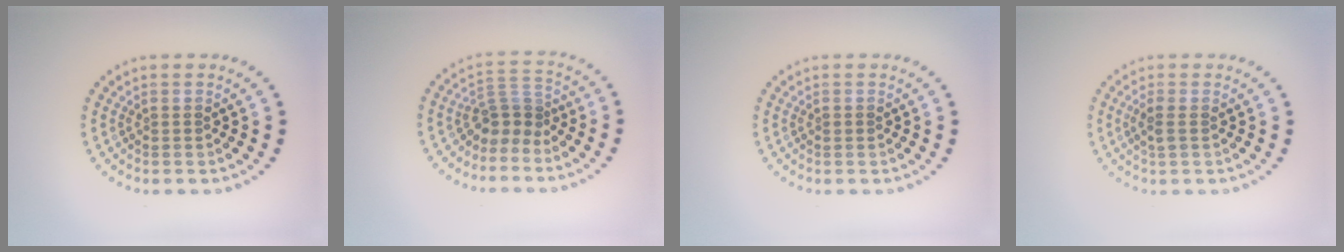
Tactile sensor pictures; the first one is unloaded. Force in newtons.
{"total": 2.8, "press": 1.8, "slide": 2.2}
{"total": 0.5, "press": 0.5, "slide": 0.1}
{"total": 1.4, "press": 1.3, "slide": 0.3}